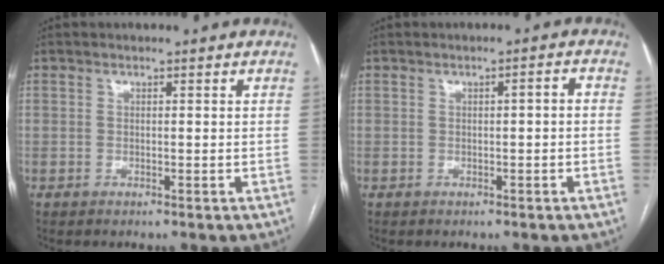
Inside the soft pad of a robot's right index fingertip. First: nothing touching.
{"total": 1.3, "force": [-0.1, 0.3, 1.3], "torque": [-0.017, 0.004, -0.002]}